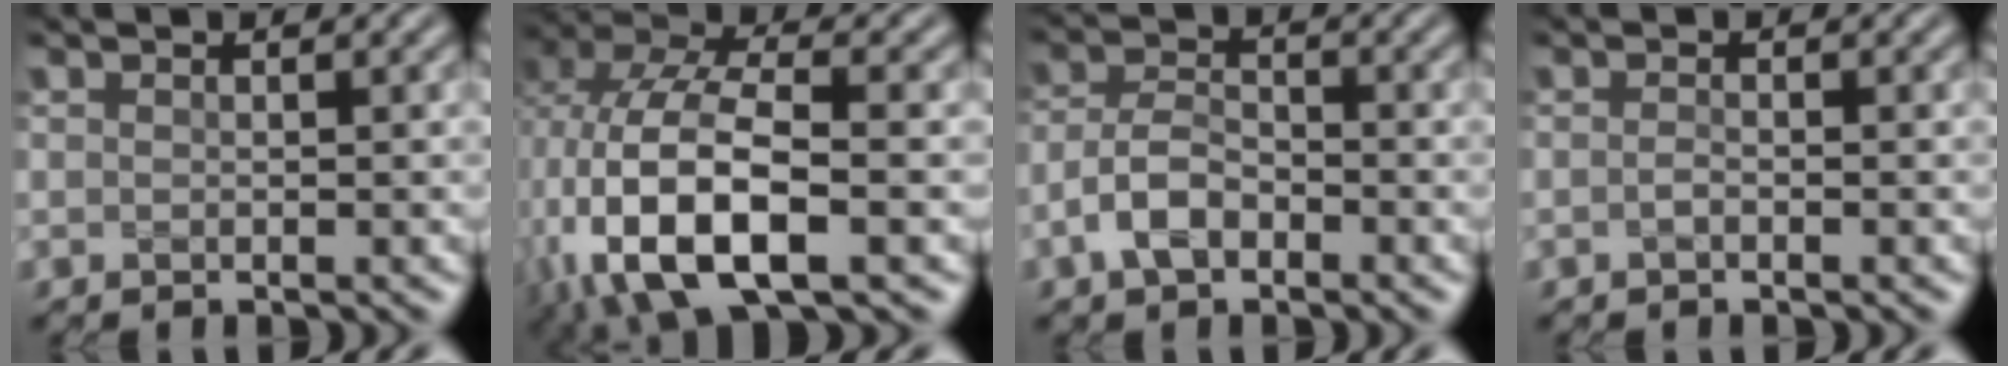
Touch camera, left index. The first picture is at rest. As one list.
[{"total": 12.1, "force": [-2.6, 6.1, 10.1], "torque": [-0.215, -0.004, -0.044]}, {"total": 3.6, "force": [-1.8, 2.1, 2.3], "torque": [-0.045, 0.007, -0.045]}, {"total": 0.7, "force": [-0.3, 0.2, 0.5], "torque": [-0.013, 0.000, -0.008]}]